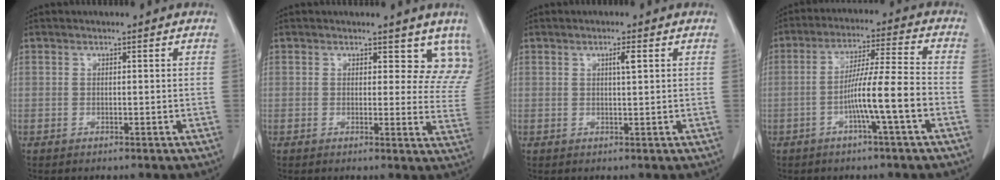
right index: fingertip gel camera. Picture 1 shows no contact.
{"total": 8.0, "force": [6.7, 3.9, 2.1], "torque": [0.017, -0.022, 0.051]}
{"total": 1.7, "force": [0.7, 0.1, 1.6], "torque": [-0.030, 0.000, 0.011]}
{"total": 9.4, "force": [-3.2, -0.8, 8.8], "torque": [-0.160, 0.010, -0.057]}